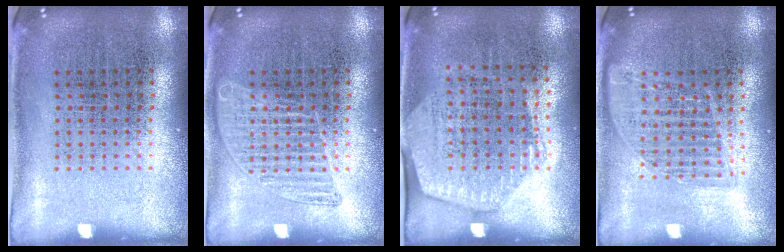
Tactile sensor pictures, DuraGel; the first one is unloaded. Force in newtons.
{"total": 1.6, "press": 1.6, "slide": 0.2}
{"total": 1.5, "press": 1.4, "slide": 0.7}
{"total": 1.6, "press": 1.4, "slide": 0.8}